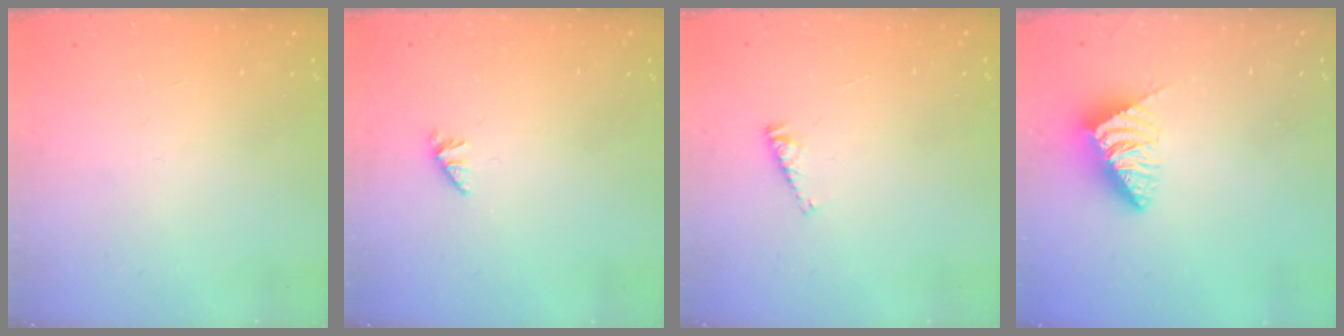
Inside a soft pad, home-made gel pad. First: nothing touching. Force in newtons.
{"total": 0.0}
{"total": 3.5, "press": 3.5, "slide": 0.4}
{"total": 3.9, "press": 3.9, "slide": 0.7}